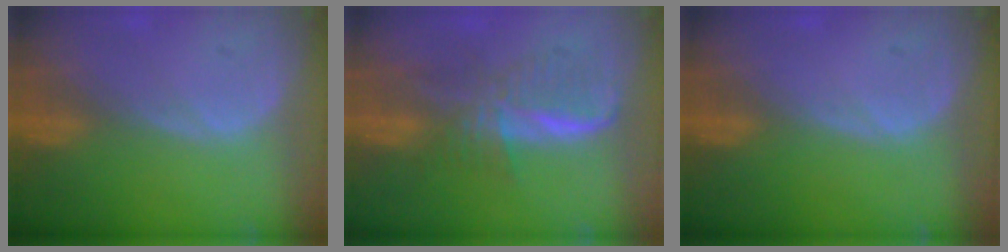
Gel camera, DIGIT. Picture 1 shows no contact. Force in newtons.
{"total": 6.2, "press": 6.2, "slide": 0.4}
{"total": 0.0}